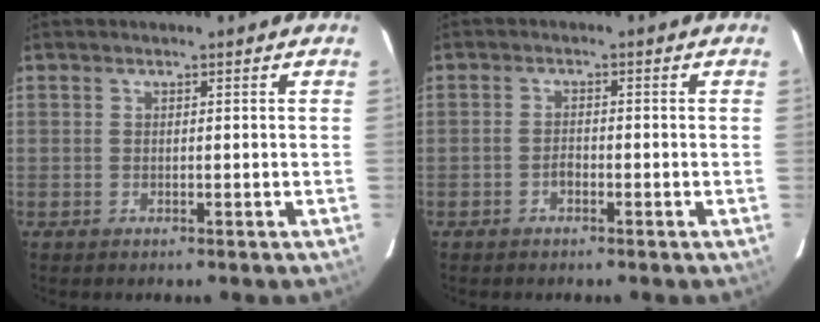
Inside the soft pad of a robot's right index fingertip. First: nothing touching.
{"total": 1.5, "force": [-0.9, 0.9, 0.8], "torque": [-0.015, 0.004, -0.016]}